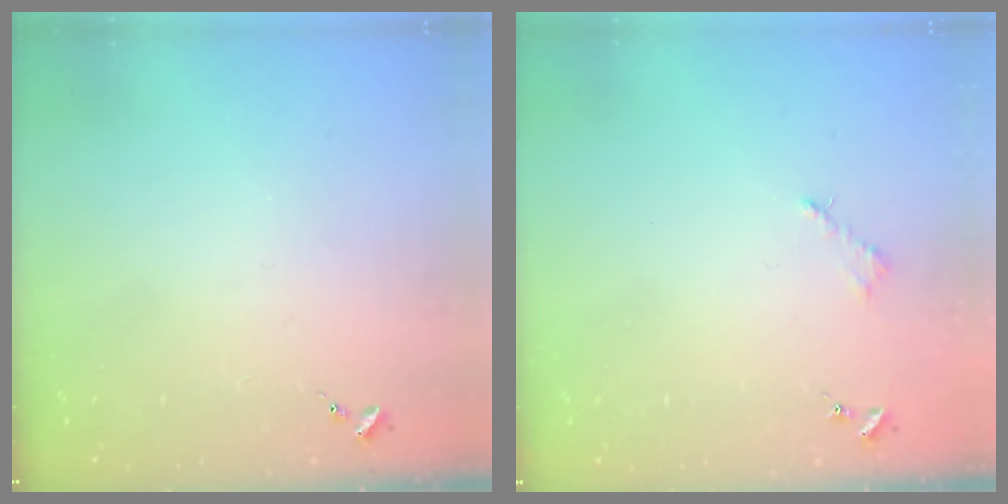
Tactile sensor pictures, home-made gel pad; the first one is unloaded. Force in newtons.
{"total": 2.6, "press": 2.5, "slide": 0.3}